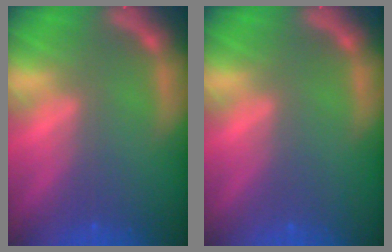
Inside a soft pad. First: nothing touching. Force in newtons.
{"total": 0.0}